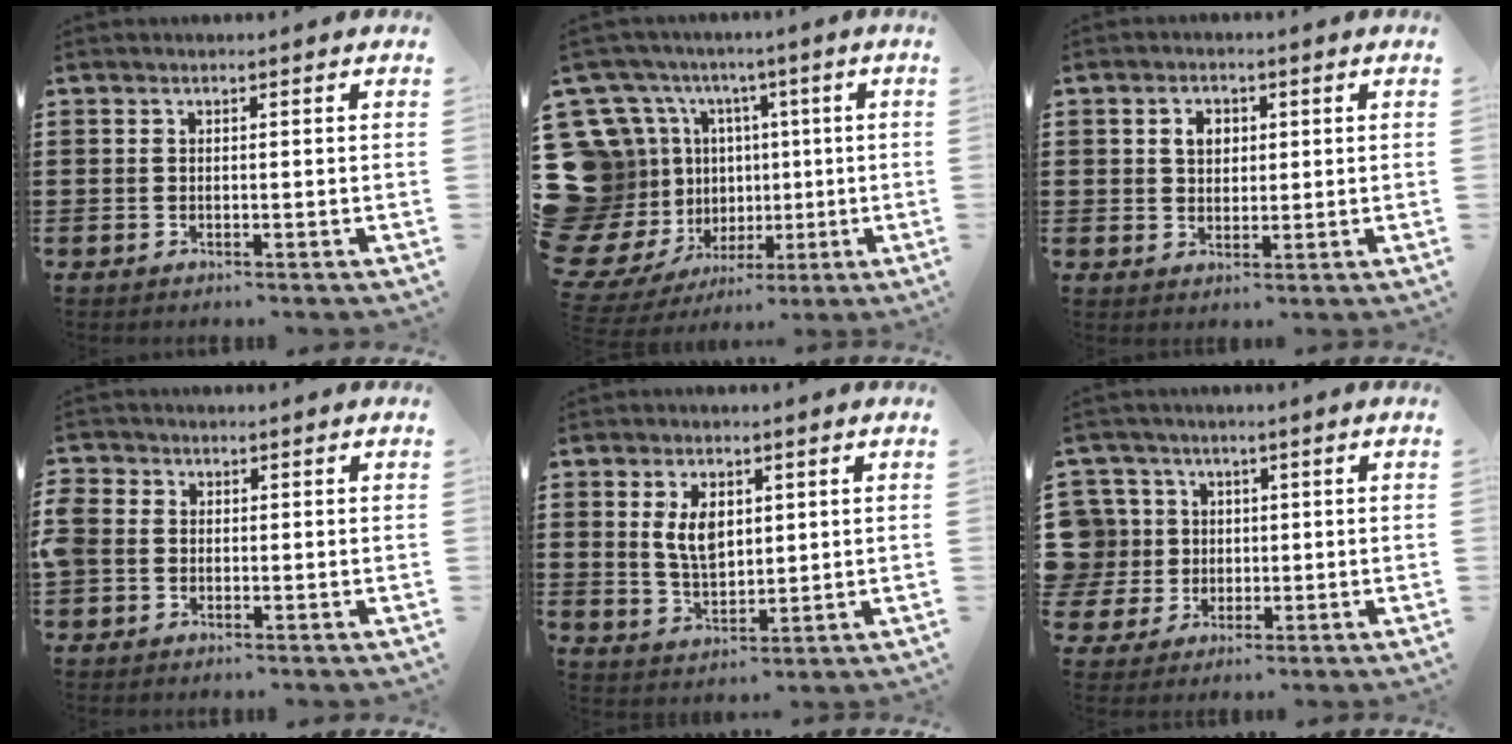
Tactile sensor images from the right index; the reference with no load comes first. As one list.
[{"total": 14.1, "force": [0.8, 14.0, 1.9], "torque": [-0.115, -0.027, 0.070]}, {"total": 3.0, "force": [0.8, 2.3, 1.8], "torque": [-0.044, 0.013, 0.012]}, {"total": 2.2, "force": [-0.7, 1.9, 1.0], "torque": [-0.038, 0.002, -0.020]}, {"total": 5.7, "force": [1.6, 3.3, 4.4], "torque": [-0.088, 0.007, 0.025]}, {"total": 6.6, "force": [0.8, 6.4, 1.1], "torque": [-0.069, 0.013, 0.014]}]